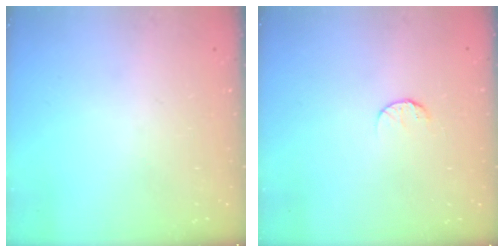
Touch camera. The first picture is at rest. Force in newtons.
{"total": 6.0, "press": 6.0, "slide": 0.6}